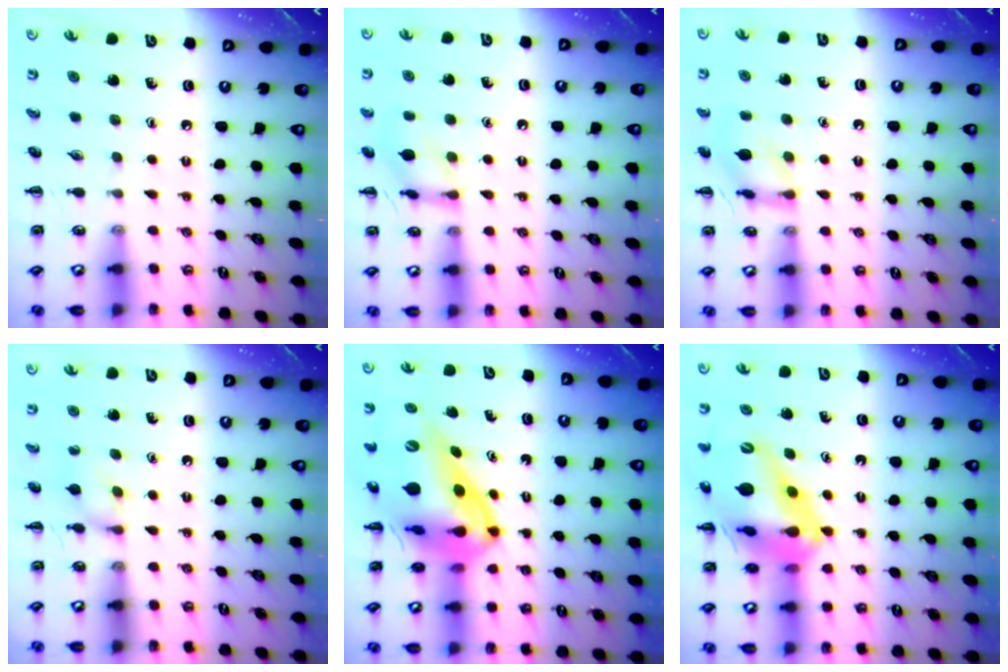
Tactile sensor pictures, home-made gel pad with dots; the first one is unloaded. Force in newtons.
{"total": 9.7, "press": 9.7, "slide": 0.5}
{"total": 10.2, "press": 10.2, "slide": 0.7}
{"total": 5.9, "press": 5.6, "slide": 1.6}
{"total": 16.4, "press": 15.7, "slide": 4.4}
{"total": 20.0, "press": 19.5, "slide": 4.4}